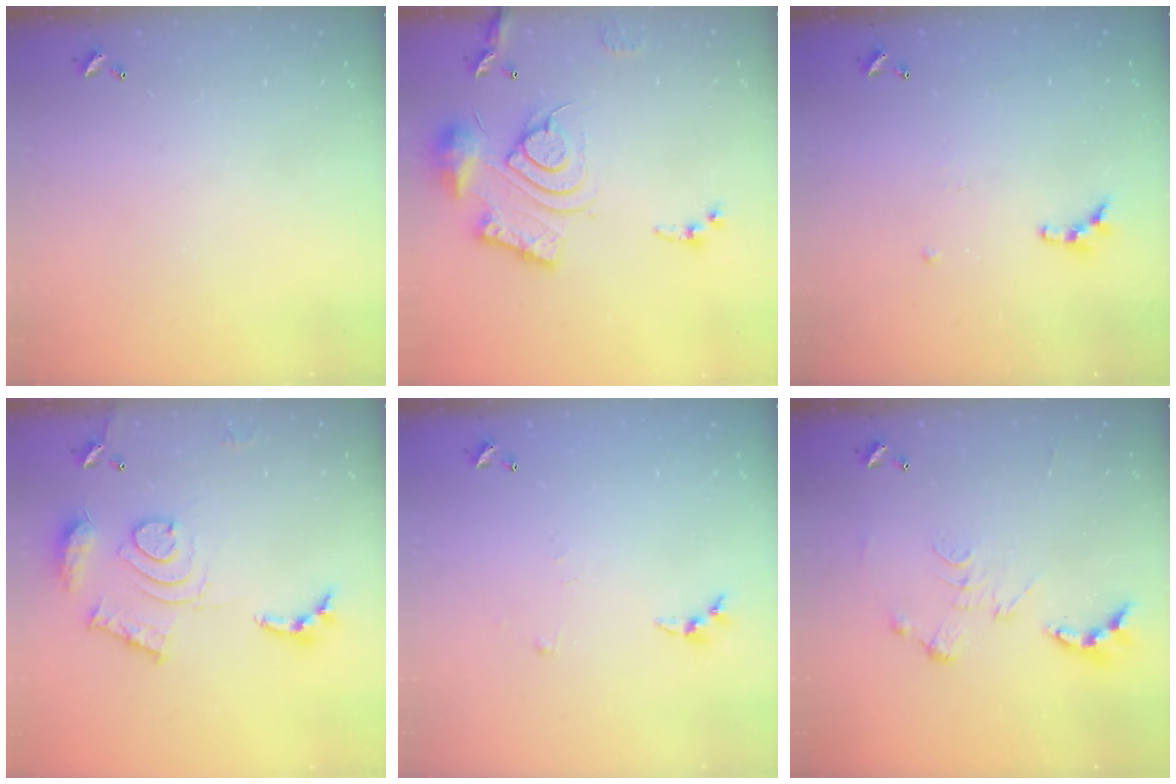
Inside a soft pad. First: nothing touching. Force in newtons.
{"total": 17.0, "press": 17.0, "slide": 1.7}
{"total": 4.9, "press": 4.9, "slide": 0.5}
{"total": 15.7, "press": 15.6, "slide": 1.4}
{"total": 3.0, "press": 2.9, "slide": 0.4}
{"total": 0.0}